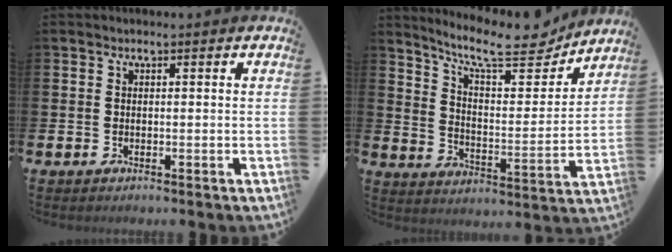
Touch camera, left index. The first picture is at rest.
{"total": 11.0, "force": [9.8, 2.3, 4.5], "torque": [-0.098, -0.069, 0.167]}